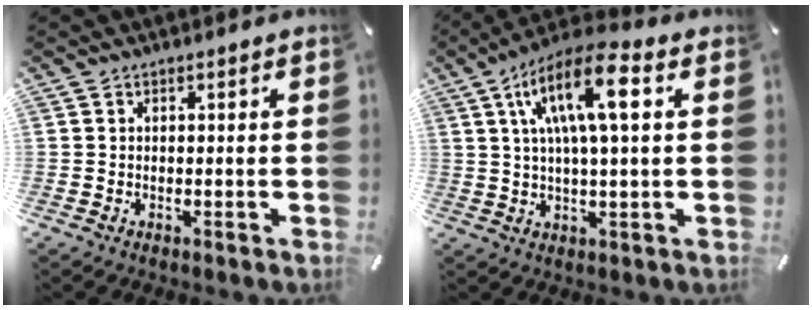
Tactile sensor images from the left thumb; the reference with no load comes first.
{"total": 13.4, "force": [4.0, 3.7, 12.2], "torque": [-0.227, 0.005, 0.068]}